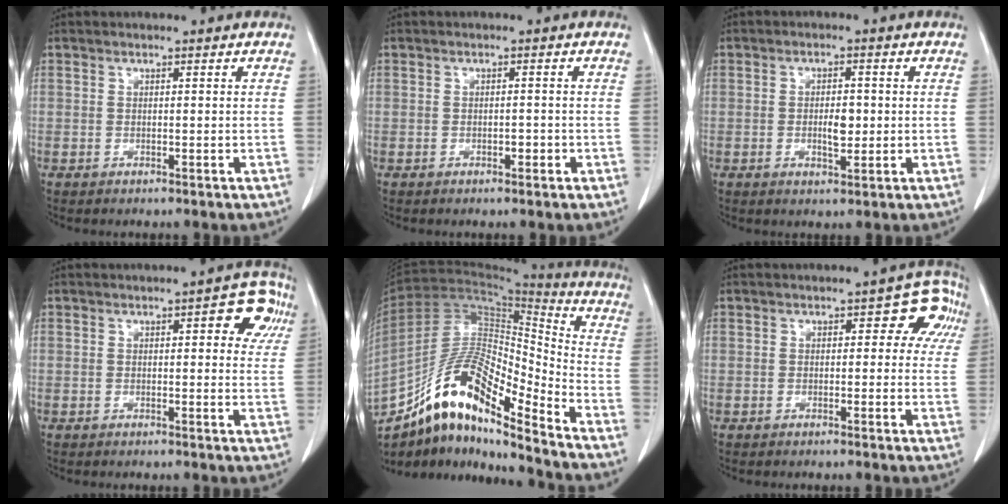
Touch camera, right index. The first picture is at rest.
{"total": 1.2, "force": [-0.5, 0.7, 0.9], "torque": [-0.014, 0.002, -0.005]}
{"total": 3.7, "force": [-0.3, 1.5, 3.3], "torque": [-0.055, 0.000, 0.000]}
{"total": 5.8, "force": [2.2, 2.2, 4.9], "torque": [-0.040, 0.013, 0.017]}
{"total": 17.2, "force": [-12.5, 3.2, 11.3], "torque": [-0.207, 0.027, -0.223]}
{"total": 6.1, "force": [1.6, 3.5, 4.8], "torque": [-0.032, 0.029, 0.013]}